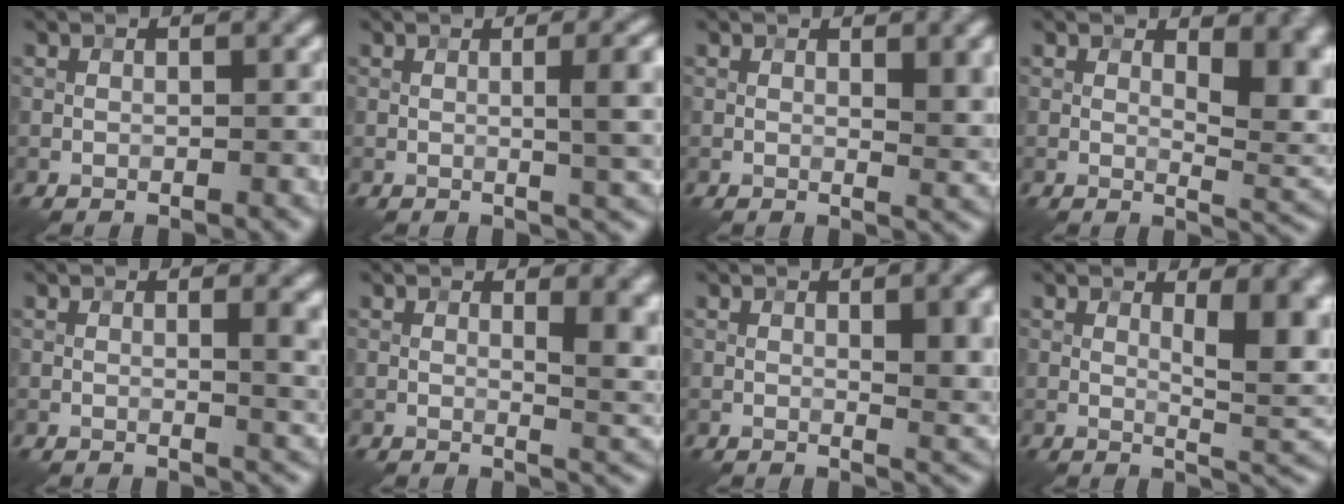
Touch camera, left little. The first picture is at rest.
{"total": 5.6, "force": [0.4, 1.5, 5.4], "torque": [-0.060, 0.012, 0.002]}
{"total": 3.5, "force": [1.1, 0.9, 3.2], "torque": [-0.040, 0.000, 0.016]}
{"total": 6.1, "force": [1.4, 2.4, 5.4], "torque": [-0.063, -0.003, 0.024]}
{"total": 3.8, "force": [0.5, 1.2, 3.6], "torque": [-0.035, 0.006, 0.005]}
{"total": 5.6, "force": [1.2, 1.9, 5.1], "torque": [-0.049, -0.003, 0.020]}
{"total": 5.4, "force": [0.8, 1.5, 5.2], "torque": [-0.063, 0.002, 0.015]}
{"total": 7.2, "force": [1.4, 2.2, 6.7], "torque": [-0.089, -0.004, 0.025]}